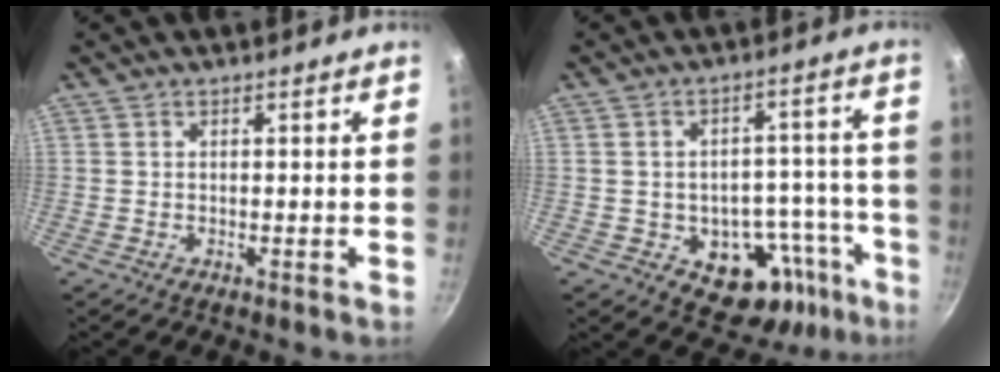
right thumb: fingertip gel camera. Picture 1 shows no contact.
{"total": 14.0, "force": [-6.8, 8.9, 8.4], "torque": [-0.070, 0.058, -0.083]}